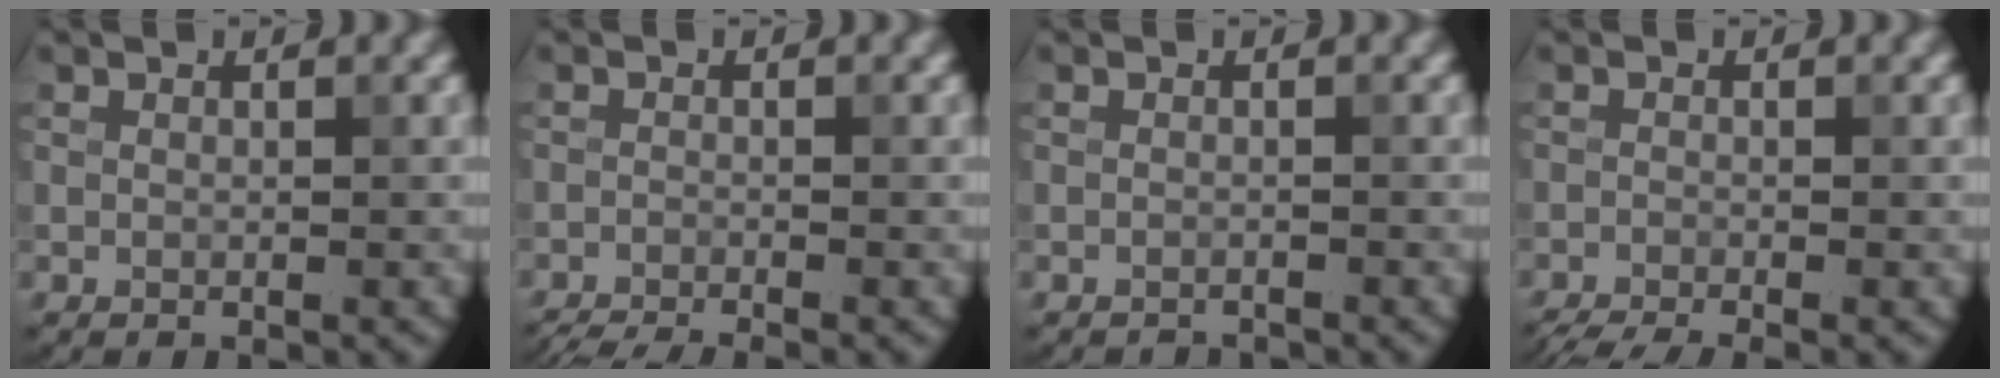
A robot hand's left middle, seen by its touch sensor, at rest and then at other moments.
{"total": 4.5, "force": [-4.0, 0.7, 2.1], "torque": [-0.031, -0.021, -0.068]}
{"total": 1.4, "force": [-1.4, 0.1, 0.0], "torque": [0.006, -0.005, -0.024]}
{"total": 4.4, "force": [-3.5, 0.8, 2.5], "torque": [-0.039, -0.025, -0.061]}